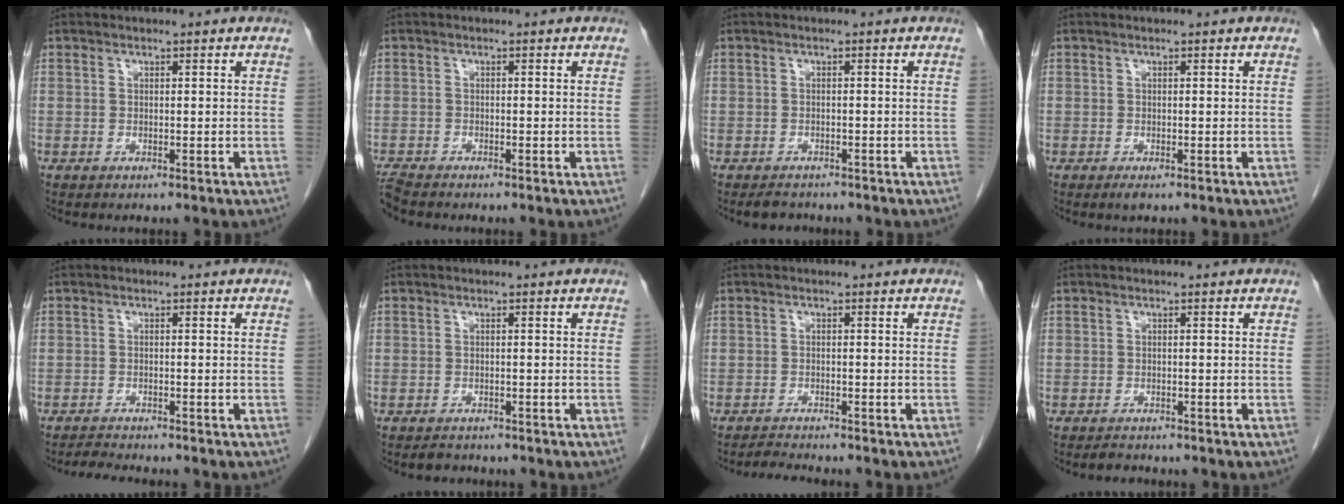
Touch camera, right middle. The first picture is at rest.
{"total": 2.4, "force": [-2.3, 0.1, 0.6], "torque": [-0.017, -0.012, -0.044]}
{"total": 2.2, "force": [-2.0, 0.9, 0.5], "torque": [-0.014, -0.005, -0.027]}
{"total": 0.9, "force": [-0.6, 0.1, 0.7], "torque": [-0.009, -0.002, -0.007]}
{"total": 2.3, "force": [-2.3, -0.4, 0.4], "torque": [-0.016, -0.015, -0.039]}
{"total": 1.5, "force": [-1.3, 0.6, 0.1], "torque": [-0.010, -0.004, -0.018]}
{"total": 2.1, "force": [-2.1, -0.5, 0.2], "torque": [-0.012, -0.015, -0.036]}
{"total": 1.3, "force": [-1.2, 0.4, 0.2], "torque": [-0.013, -0.005, -0.016]}